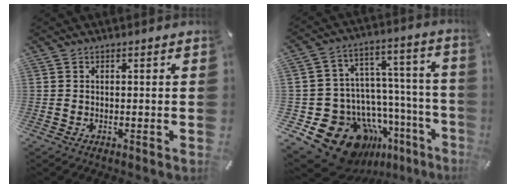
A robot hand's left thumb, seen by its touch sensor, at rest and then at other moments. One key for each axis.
{"total": 19.9, "fx": -12.7, "fy": 12.3, "fz": 9.2, "tx": -0.146, "ty": 0.030, "tz": -0.184}